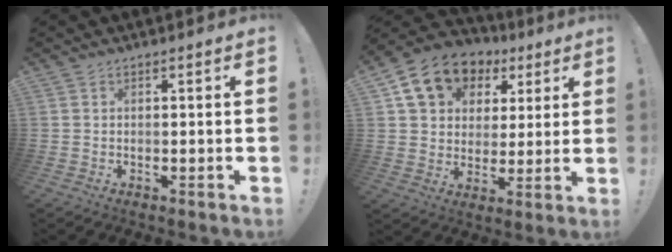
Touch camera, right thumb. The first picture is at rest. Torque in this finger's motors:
{"motor_torque": [0.64, 2.12, 0.49, -0.24, 0.24]}